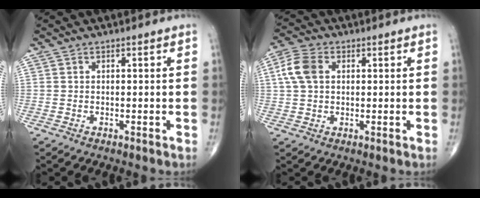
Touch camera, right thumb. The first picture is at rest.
{"total": 6.6, "force": [1.4, 4.5, 4.7], "torque": [-0.102, 0.013, 0.025]}